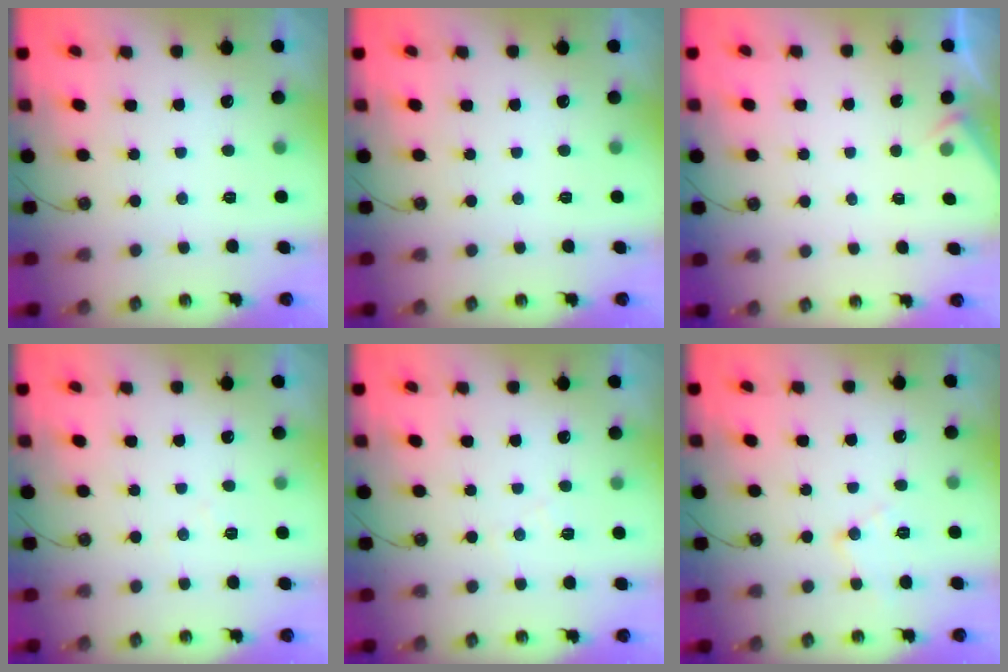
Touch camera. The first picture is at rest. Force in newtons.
{"total": 0.0}
{"total": 2.8, "press": 2.7, "slide": 0.4}
{"total": 5.3, "press": 5.3, "slide": 0.9}
{"total": 4.8, "press": 4.7, "slide": 0.7}
{"total": 8.5, "press": 8.4, "slide": 0.8}